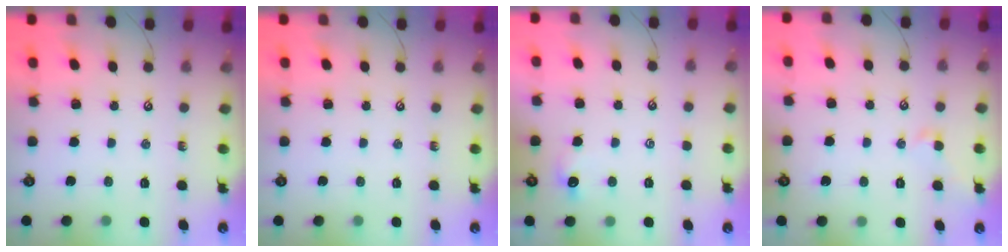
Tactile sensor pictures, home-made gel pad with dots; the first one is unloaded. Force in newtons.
{"total": 0.0}
{"total": 0.9, "press": 0.8, "slide": 0.4}
{"total": 0.5, "press": 0.2, "slide": 0.5}